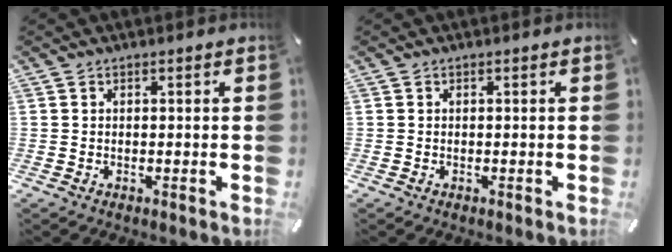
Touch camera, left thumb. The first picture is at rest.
{"total": 0.0}